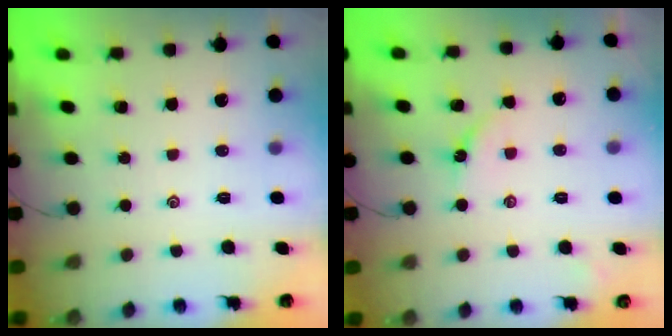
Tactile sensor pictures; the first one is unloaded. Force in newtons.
{"total": 5.1, "press": 5.0, "slide": 0.8}